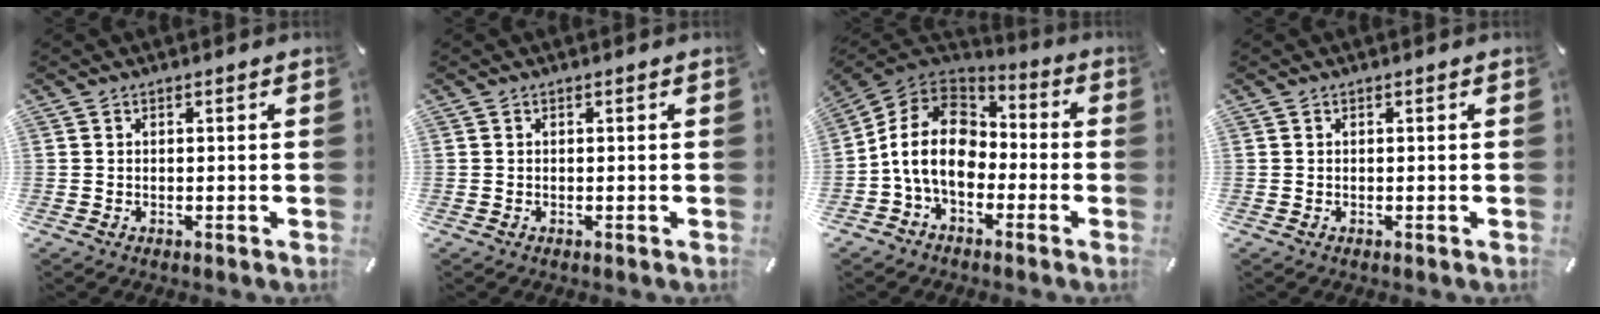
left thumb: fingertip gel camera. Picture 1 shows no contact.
{"total": 0.0}
{"total": 13.4, "force": [-3.5, 9.7, 8.6], "torque": [-0.192, 0.034, -0.070]}
{"total": 0.0}